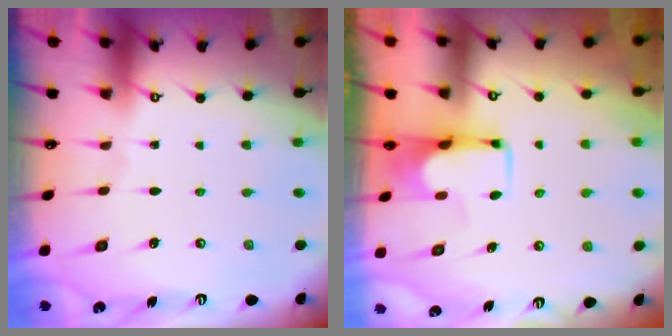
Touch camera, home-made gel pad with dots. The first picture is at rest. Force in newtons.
{"total": 3.1, "press": 3.1, "slide": 0.4}